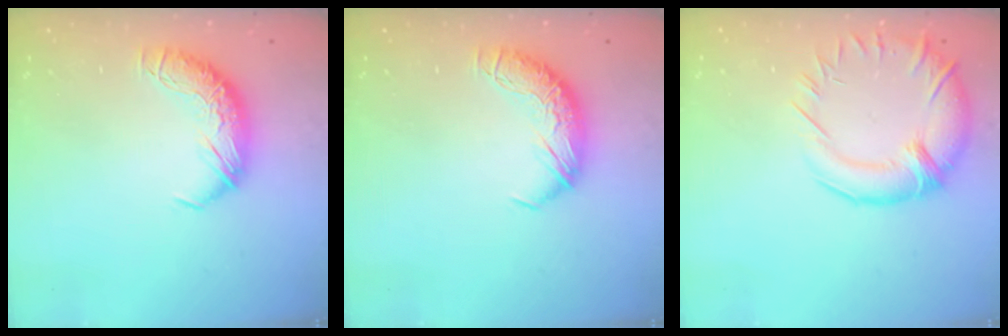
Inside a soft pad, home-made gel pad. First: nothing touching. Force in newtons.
{"total": 0.0}
{"total": 5.9, "press": 4.1, "slide": 4.2}